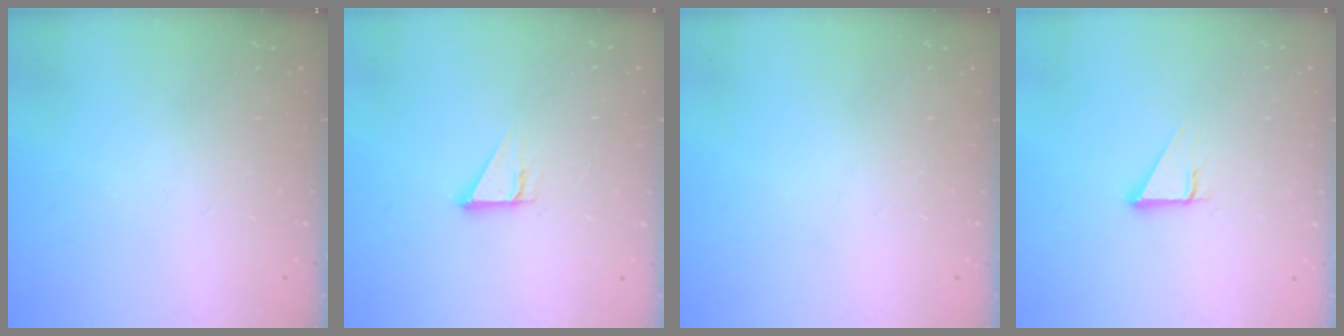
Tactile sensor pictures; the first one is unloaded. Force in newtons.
{"total": 3.3, "press": 3.3, "slide": 0.2}
{"total": 0.0}
{"total": 3.0, "press": 3.0, "slide": 0.1}